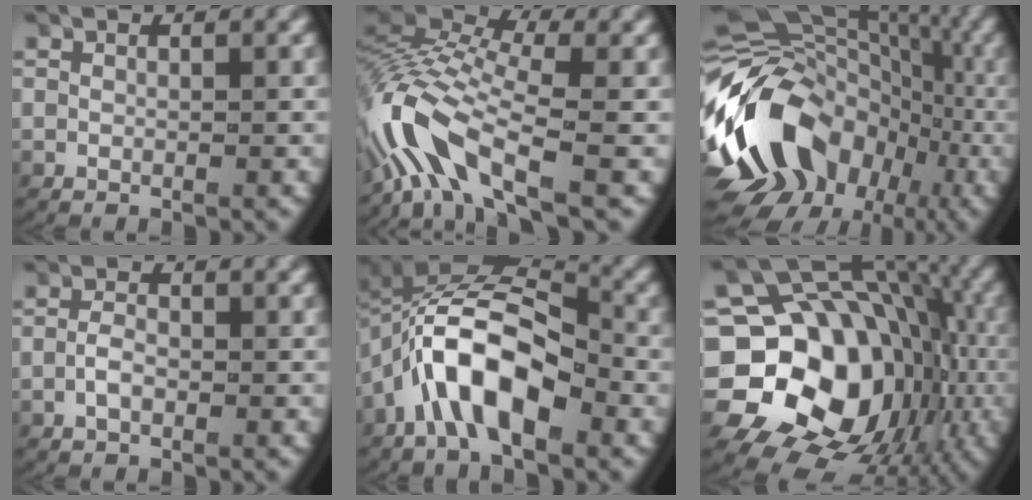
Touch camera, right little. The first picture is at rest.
{"total": 7.0, "force": [-1.6, 3.8, 5.7], "torque": [-0.144, -0.016, -0.026]}
{"total": 20.4, "force": [-2.6, 15.8, 12.6], "torque": [-0.229, -0.036, -0.036]}
{"total": 1.5, "force": [-0.9, 0.7, 0.9], "torque": [-0.024, -0.003, -0.016]}
{"total": 9.0, "force": [-0.9, 5.6, 7.0], "torque": [-0.138, 0.002, -0.023]}
{"total": 22.2, "force": [-2.7, 17.1, 13.8], "torque": [-0.229, -0.071, -0.026]}